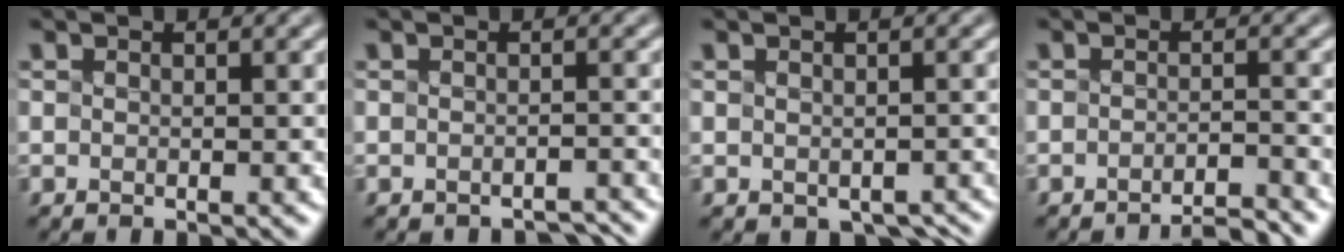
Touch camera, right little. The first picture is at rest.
{"total": 1.6, "force": [-1.5, 0.2, 0.1], "torque": [0.001, 0.000, -0.019]}
{"total": 2.7, "force": [-1.4, 1.6, 1.6], "torque": [-0.015, -0.015, -0.010]}
{"total": 3.3, "force": [-3.0, 0.4, 1.3], "torque": [-0.009, 0.005, -0.049]}